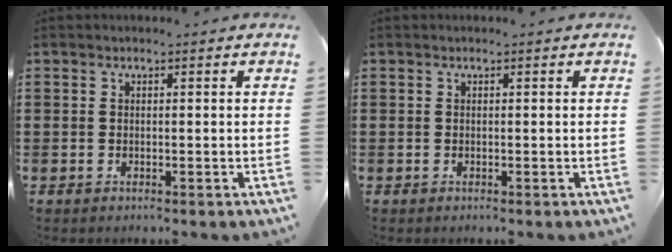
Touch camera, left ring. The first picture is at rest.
{"total": 0.0}